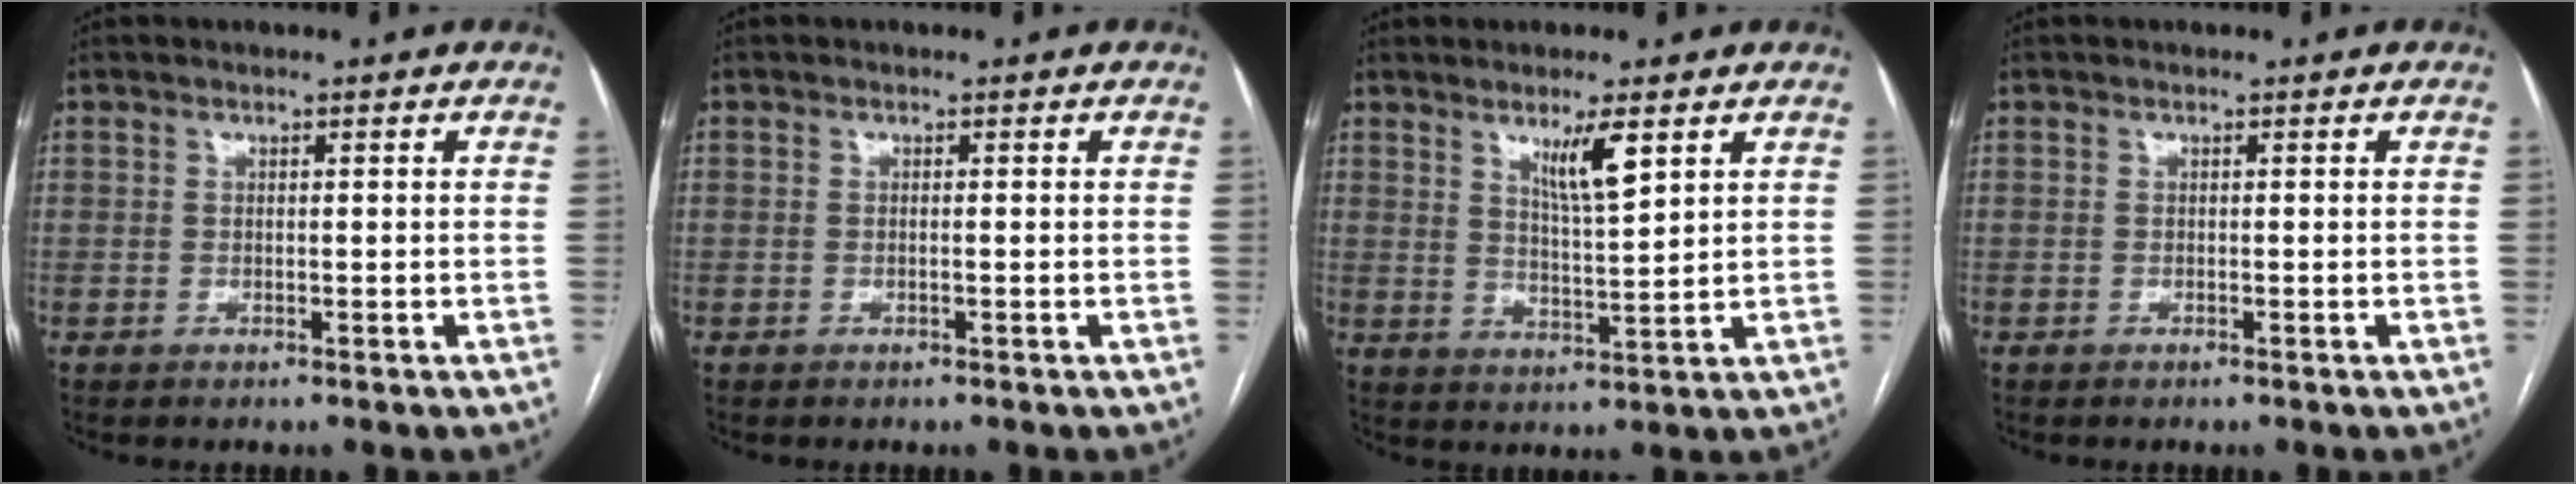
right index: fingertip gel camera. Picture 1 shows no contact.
{"total": 0.0}
{"total": 5.6, "force": [3.2, 0.2, 4.6], "torque": [-0.082, -0.012, 0.059]}
{"total": 0.0}